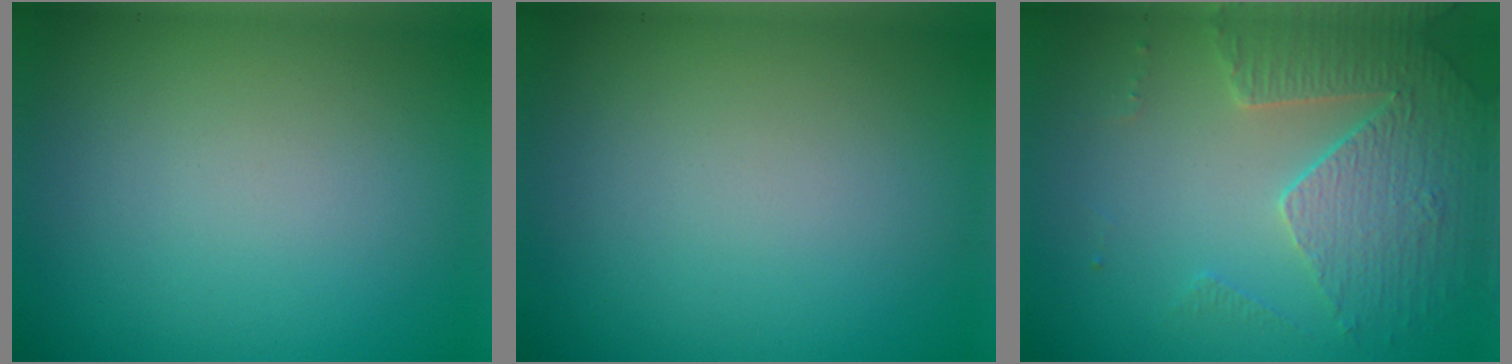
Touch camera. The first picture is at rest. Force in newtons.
{"total": 0.0}
{"total": 3.6, "press": 3.5, "slide": 1.1}